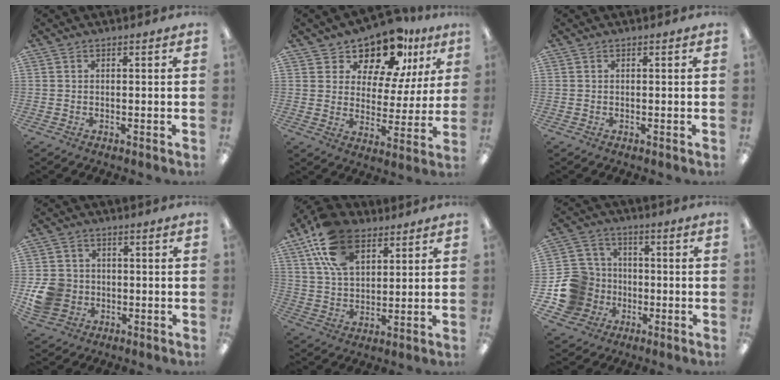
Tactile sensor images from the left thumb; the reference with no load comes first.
{"total": 13.9, "force": [11.4, 5.9, 5.3], "torque": [-0.095, -0.086, 0.203]}
{"total": 0.0}
{"total": 9.2, "force": [-1.4, 8.4, 3.6], "torque": [-0.087, 0.017, -0.024]}
{"total": 16.7, "force": [9.1, 9.6, 10.3], "torque": [-0.212, -0.016, 0.167]}
{"total": 14.5, "force": [-4.0, 13.2, 4.5], "torque": [-0.099, 0.038, -0.061]}